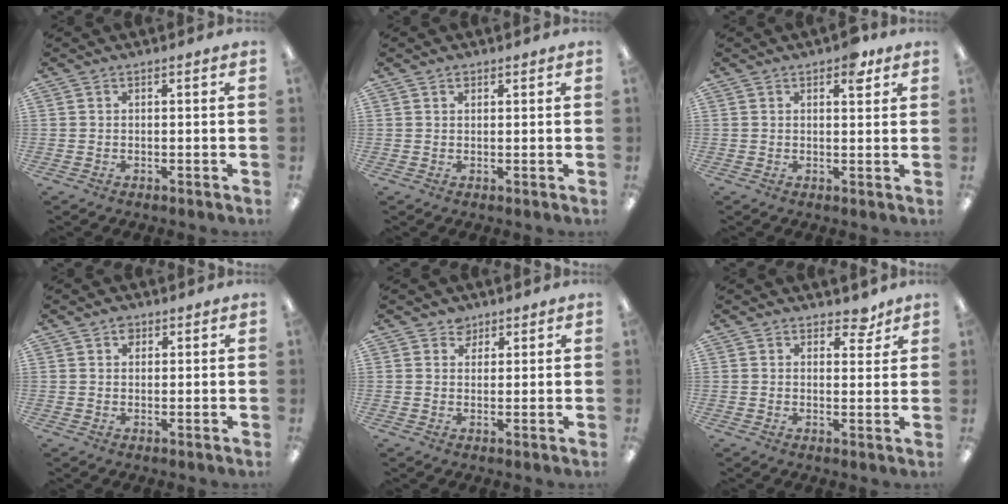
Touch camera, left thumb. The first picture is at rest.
{"total": 1.1, "force": [0.8, 0.6, 0.3], "torque": [-0.006, 0.001, 0.015]}
{"total": 4.7, "force": [2.8, 2.2, 3.0], "torque": [-0.025, -0.010, 0.042]}
{"total": 2.2, "force": [1.3, 1.6, 0.9], "torque": [-0.003, -0.004, 0.020]}
{"total": 3.0, "force": [2.2, 2.1, 0.3], "torque": [0.004, -0.007, 0.038]}
{"total": 4.9, "force": [3.7, 2.5, 1.9], "torque": [-0.005, -0.020, 0.061]}